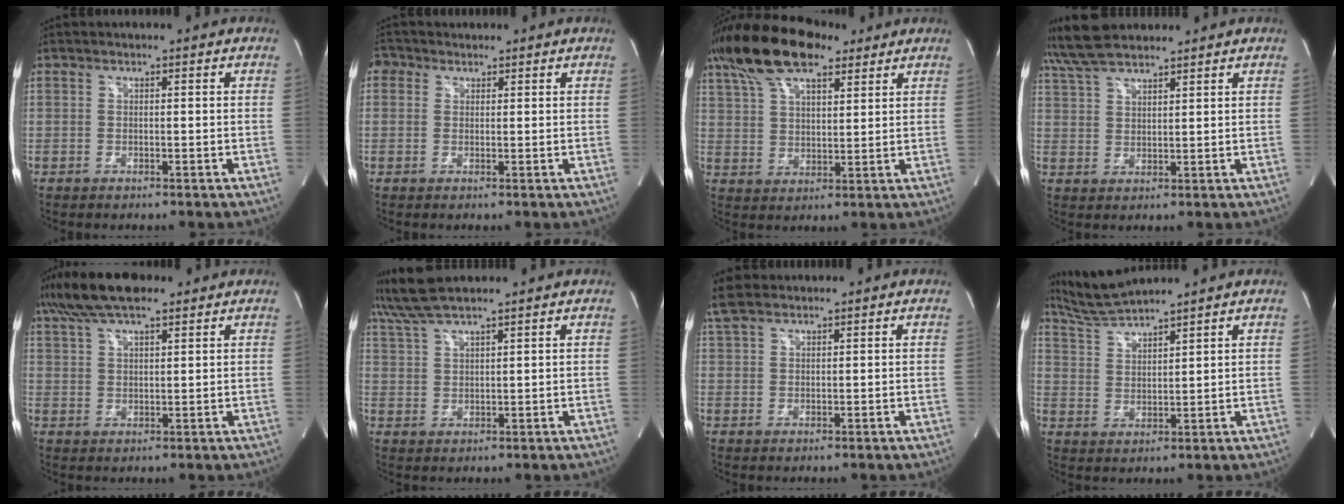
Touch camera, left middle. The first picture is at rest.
{"total": 2.8, "force": [1.5, 2.3, 0.6], "torque": [-0.012, 0.018, 0.024]}
{"total": 14.9, "force": [10.5, 5.6, 9.1], "torque": [-0.187, 0.041, 0.192]}
{"total": 8.7, "force": [7.7, 1.8, 3.7], "torque": [-0.082, 0.031, 0.148]}
{"total": 10.8, "force": [8.2, 2.8, 6.5], "torque": [-0.130, 0.031, 0.148]}
{"total": 7.0, "force": [6.3, 0.0, 3.1], "torque": [-0.074, 0.031, 0.125]}
{"total": 4.7, "force": [3.8, 1.7, 2.1], "torque": [-0.057, 0.021, 0.080]}
{"total": 6.9, "force": [6.6, -0.9, 1.7], "torque": [-0.051, 0.010, 0.140]}